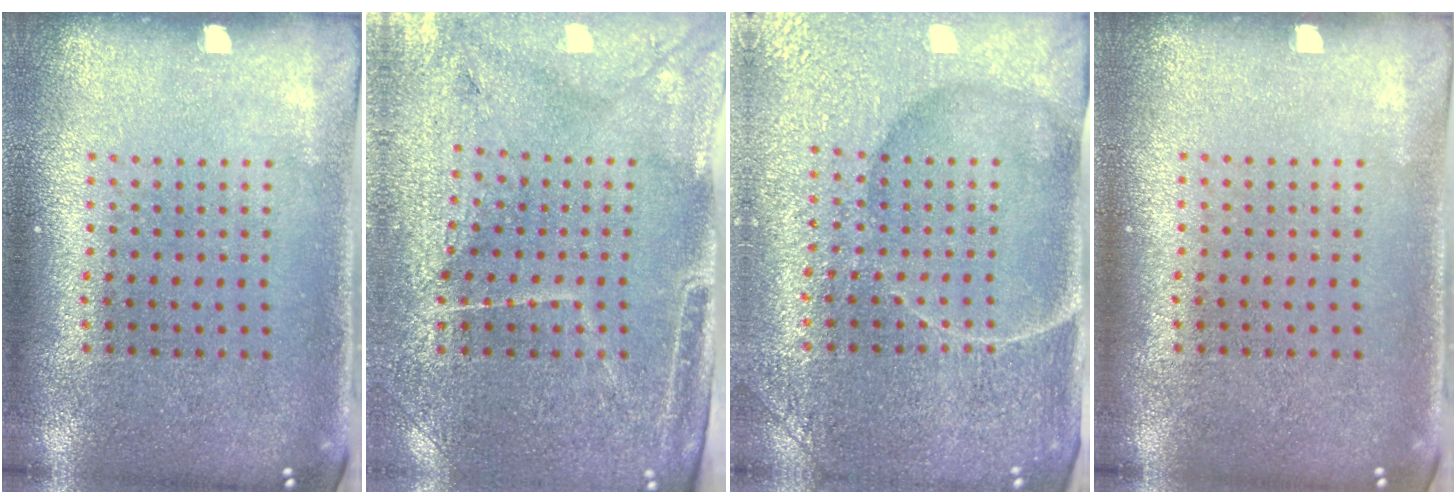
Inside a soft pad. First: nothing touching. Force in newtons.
{"total": 3.2, "press": 3.1, "slide": 0.9}
{"total": 4.5, "press": 4.3, "slide": 1.4}
{"total": 0.0}